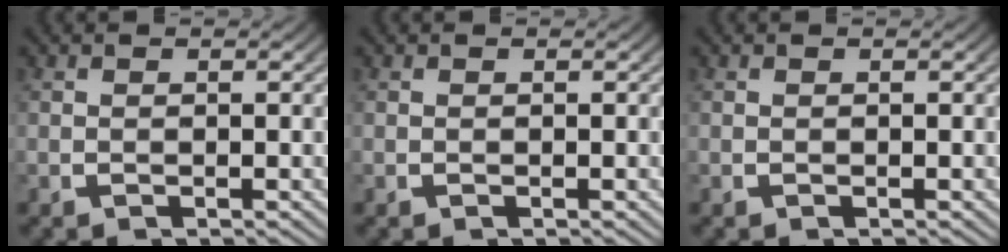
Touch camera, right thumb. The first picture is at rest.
{"total": 0.0}
{"total": 0.0}